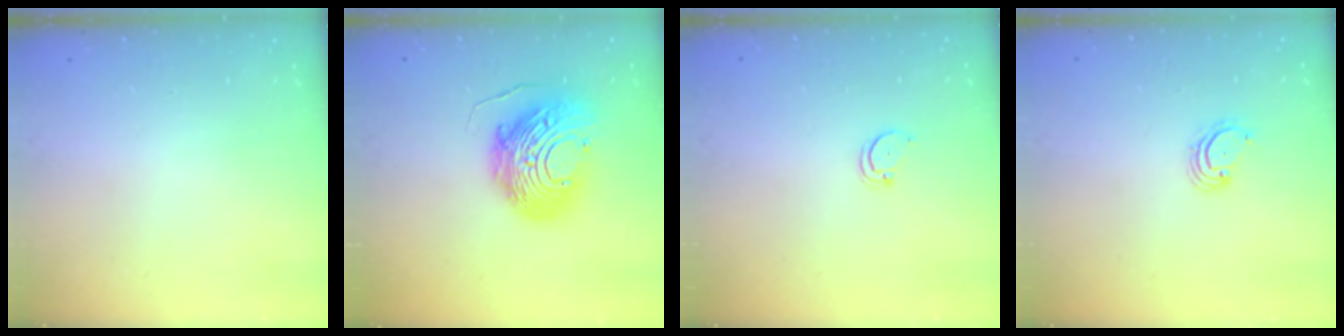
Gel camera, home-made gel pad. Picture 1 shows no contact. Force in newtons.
{"total": 14.6, "press": 14.6, "slide": 1.3}
{"total": 2.7, "press": 2.7, "slide": 0.2}
{"total": 3.0, "press": 3.0, "slide": 0.3}